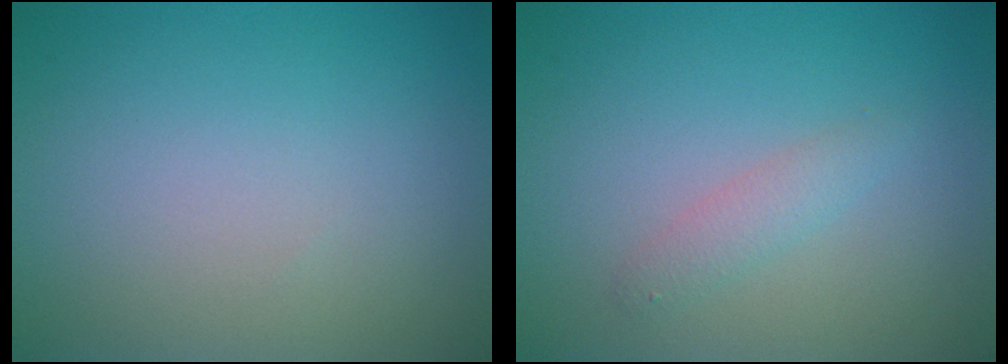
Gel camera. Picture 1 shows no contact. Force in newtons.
{"total": 1.5, "press": 1.5, "slide": 0.0}